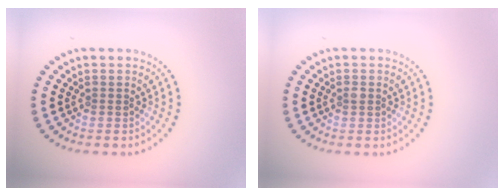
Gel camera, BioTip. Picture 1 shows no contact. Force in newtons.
{"total": 0.6, "press": 0.6, "slide": 0.1}